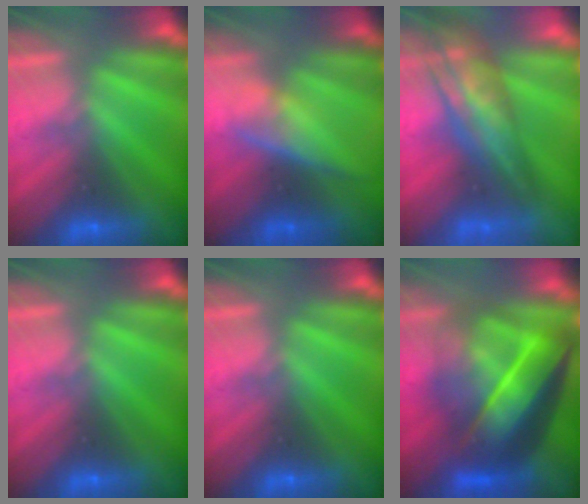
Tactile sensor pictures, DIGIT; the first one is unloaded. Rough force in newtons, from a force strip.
{"total": 2.7}
{"total": 7.4}
{"total": 0.0}
{"total": 0.0}
{"total": 7.3}